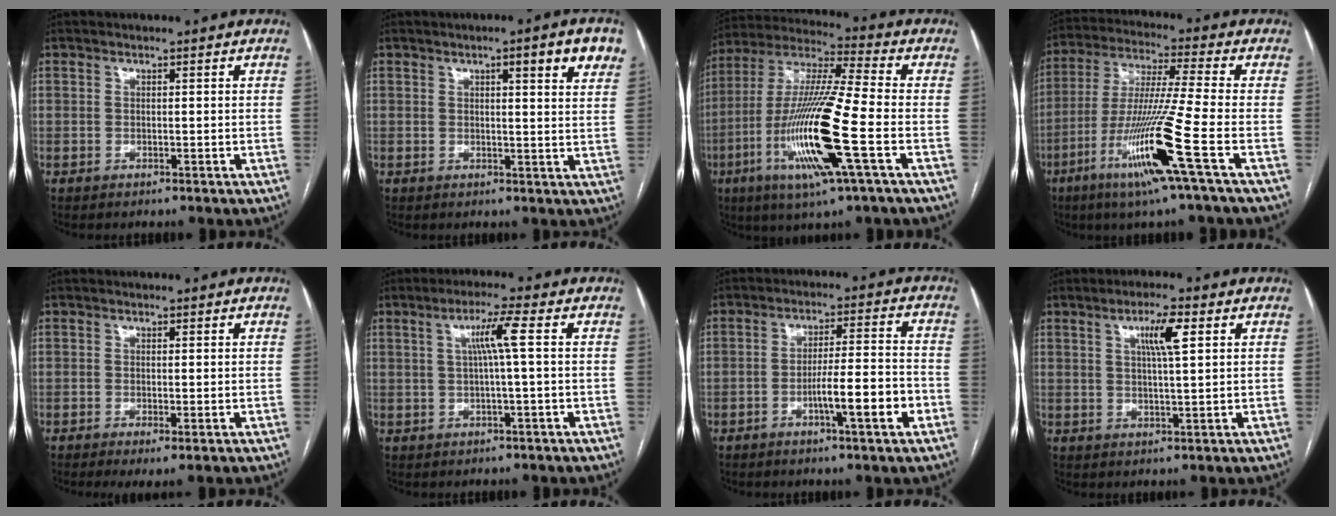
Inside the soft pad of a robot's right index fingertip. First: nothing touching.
{"total": 7.2, "force": [3.8, 0.4, 6.1], "torque": [-0.076, 0.000, 0.039]}
{"total": 18.3, "force": [-5.7, 0.4, 17.4], "torque": [-0.357, -0.017, -0.109]}
{"total": 15.2, "force": [-6.2, -2.1, 13.7], "torque": [-0.276, -0.025, -0.120]}
{"total": 2.4, "force": [-0.9, 0.4, 2.2], "torque": [-0.033, -0.008, -0.012]}
{"total": 4.9, "force": [0.9, -0.8, 4.7], "torque": [-0.087, 0.008, 0.019]}
{"total": 8.7, "force": [-3.4, 0.3, 8.0], "torque": [-0.124, 0.008, -0.051]}
{"total": 5.3, "force": [2.1, 0.4, 4.9], "torque": [-0.086, 0.003, 0.035]}